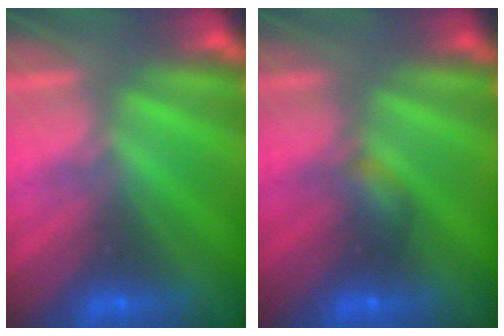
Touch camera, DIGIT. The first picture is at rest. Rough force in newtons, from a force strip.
{"total": 2.2}